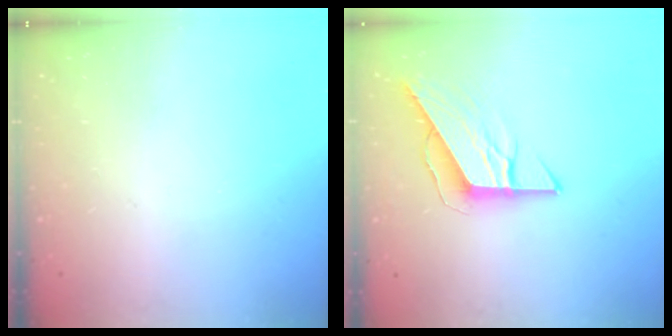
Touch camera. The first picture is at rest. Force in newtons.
{"total": 11.1, "press": 11.0, "slide": 1.2}